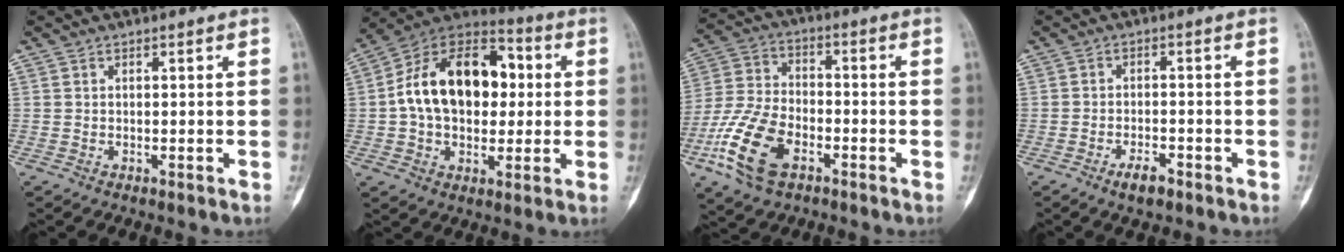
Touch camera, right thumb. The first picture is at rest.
{"total": 20.9, "force": [1.8, 13.7, 15.6], "torque": [-0.227, 0.028, 0.024]}
{"total": 14.7, "force": [-6.4, 8.4, 10.2], "torque": [-0.212, 0.018, -0.128]}
{"total": 3.7, "force": [-2.4, 1.5, 2.5], "torque": [-0.041, 0.012, -0.040]}